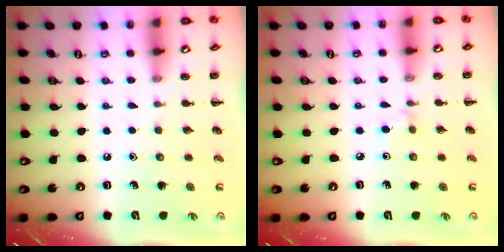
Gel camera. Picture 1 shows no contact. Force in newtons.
{"total": 3.2, "press": 3.0, "slide": 1.2}